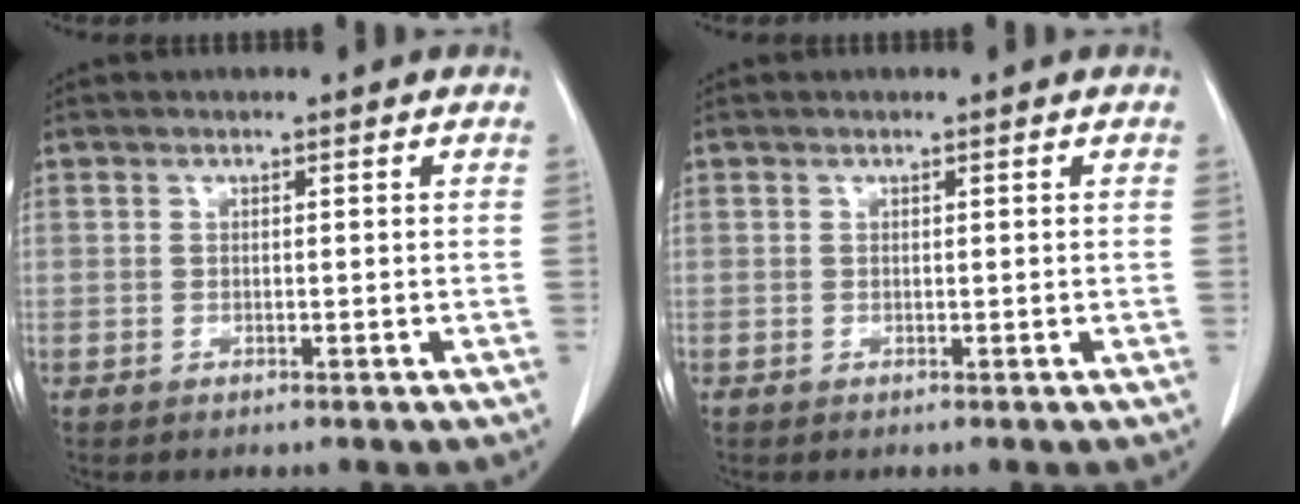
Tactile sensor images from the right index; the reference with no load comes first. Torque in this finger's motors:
{"motor_torque": [-0.02, 0.00, 0.00, 0.01]}